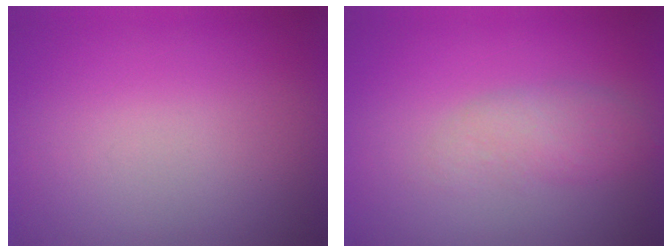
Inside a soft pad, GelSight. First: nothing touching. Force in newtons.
{"total": 3.9}